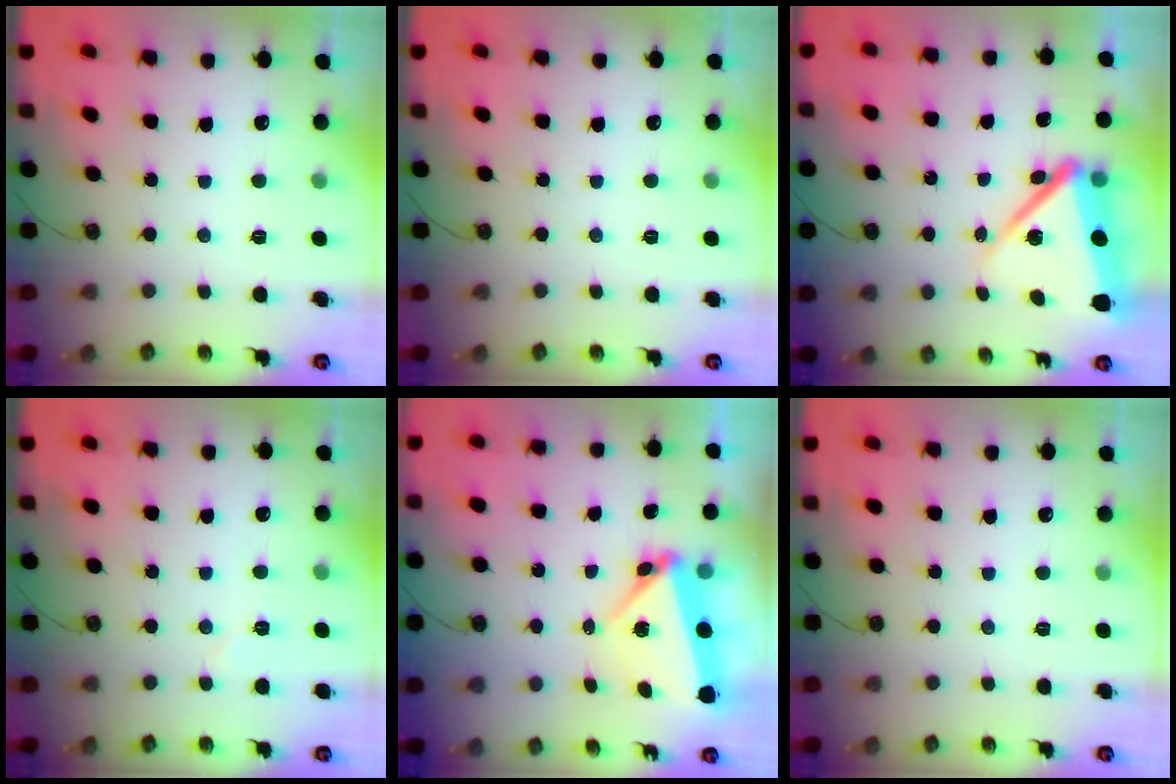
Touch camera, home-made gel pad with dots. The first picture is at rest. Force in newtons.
{"total": 0.0}
{"total": 12.6, "press": 12.6, "slide": 1.0}
{"total": 3.4, "press": 2.9, "slide": 1.8}
{"total": 5.8, "press": 5.1, "slide": 2.8}
{"total": 0.0}